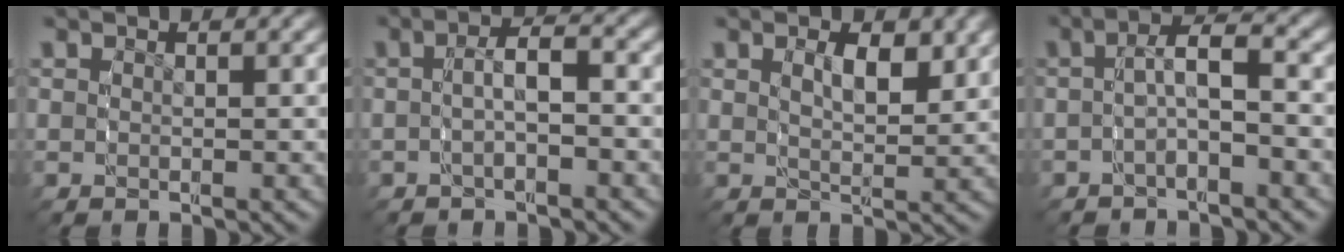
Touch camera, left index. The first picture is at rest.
{"total": 2.8, "force": [-1.1, 1.0, 2.4], "torque": [-0.043, 0.006, -0.024]}
{"total": 2.9, "force": [0.9, 1.4, 2.3], "torque": [-0.039, -0.012, 0.018]}
{"total": 3.0, "force": [-1.1, 1.1, 2.6], "torque": [-0.047, 0.007, -0.025]}